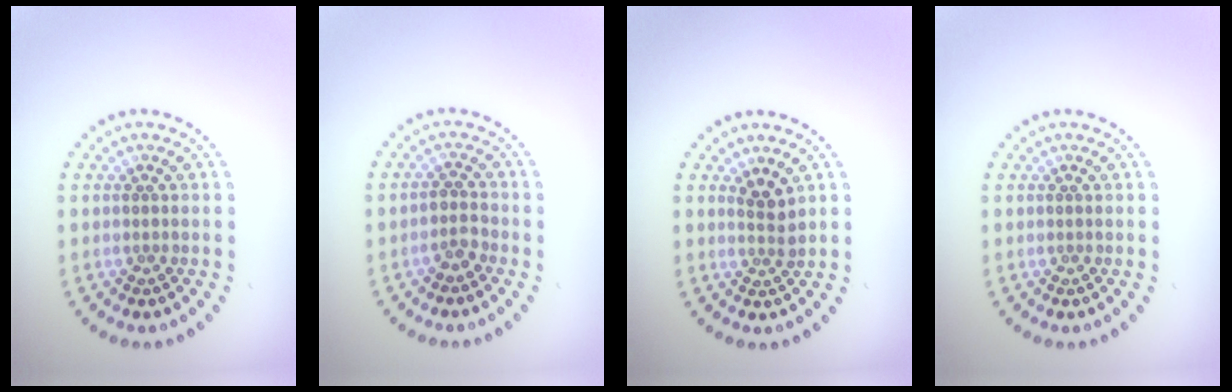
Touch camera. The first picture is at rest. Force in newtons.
{"total": 1.5, "press": 1.3, "slide": 0.7}
{"total": 1.8, "press": 1.3, "slide": 1.2}
{"total": 0.0}